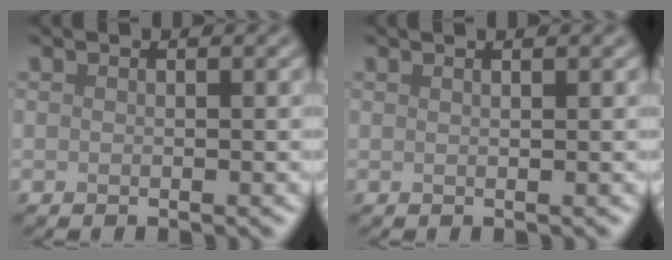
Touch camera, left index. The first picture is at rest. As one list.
[{"total": 2.0, "force": [1.2, 0.8, 1.3], "torque": [0.001, -0.001, -0.007]}]